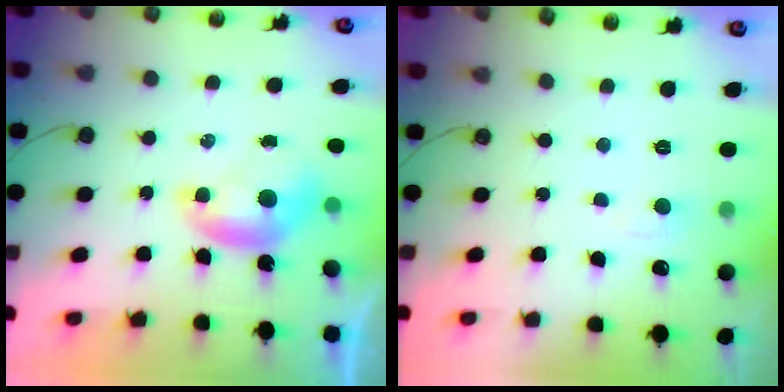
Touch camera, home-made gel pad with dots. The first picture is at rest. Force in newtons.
{"total": 1.7, "press": 1.6, "slide": 0.6}